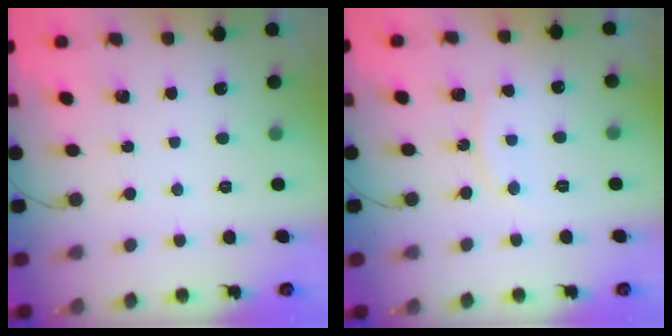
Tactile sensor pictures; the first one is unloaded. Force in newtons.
{"total": 6.6, "press": 6.6, "slide": 0.3}